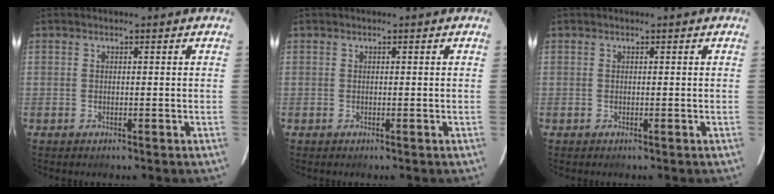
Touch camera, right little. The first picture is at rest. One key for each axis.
{"total": 0.0}
{"total": 0.0}